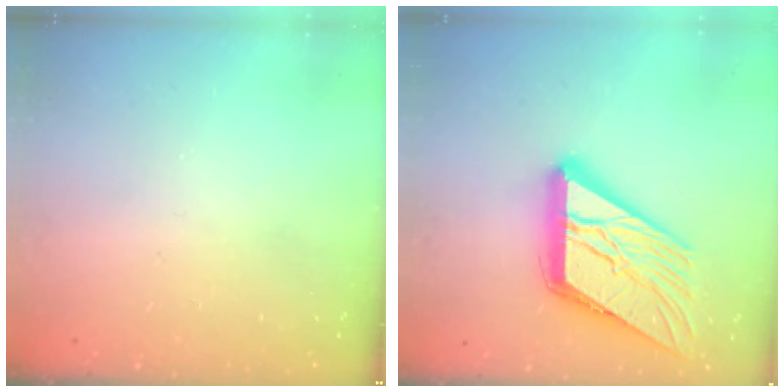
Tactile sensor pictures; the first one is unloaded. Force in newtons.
{"total": 21.6, "press": 21.4, "slide": 2.5}